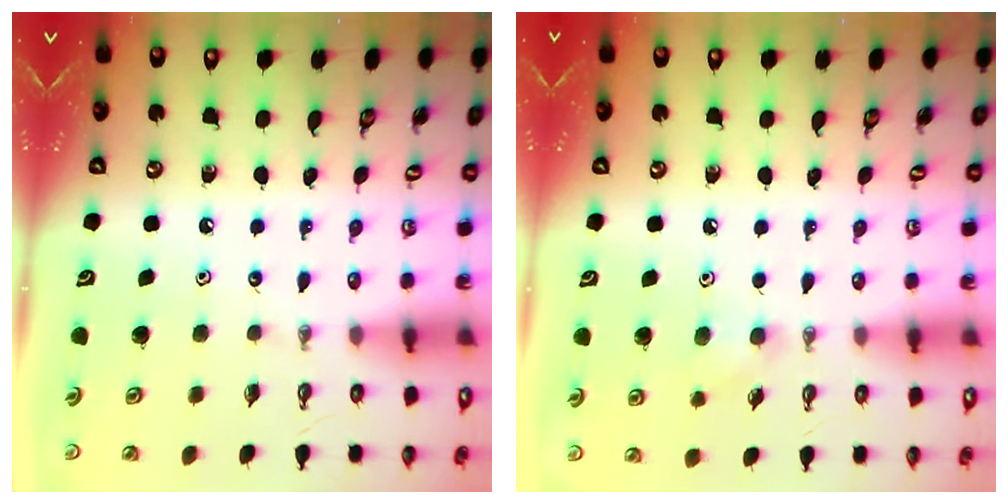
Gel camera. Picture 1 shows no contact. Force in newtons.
{"total": 6.0, "press": 5.7, "slide": 1.9}